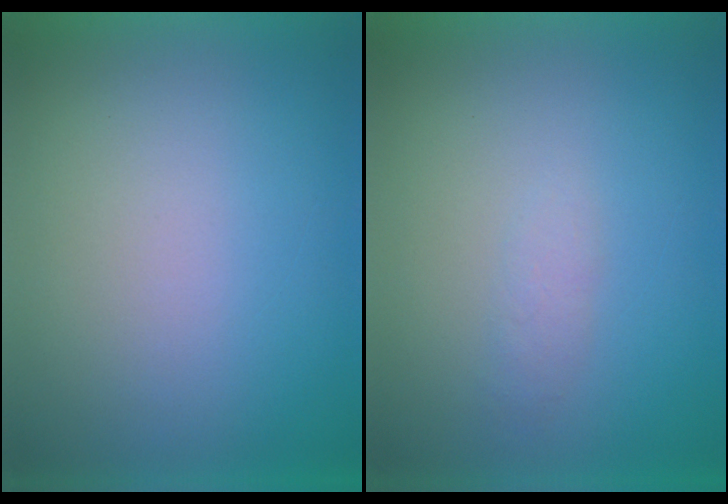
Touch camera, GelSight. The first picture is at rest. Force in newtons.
{"total": 1.4}